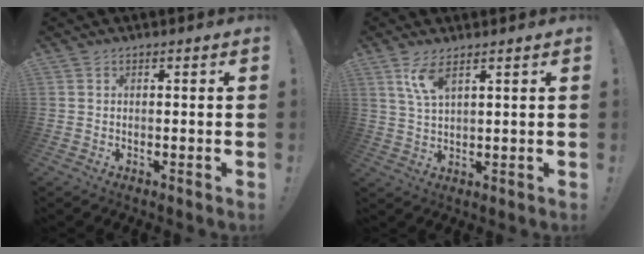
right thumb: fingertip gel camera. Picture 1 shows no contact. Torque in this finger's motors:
{"motor_torque": [0.00, 0.00, 0.05, 0.04, 0.00]}